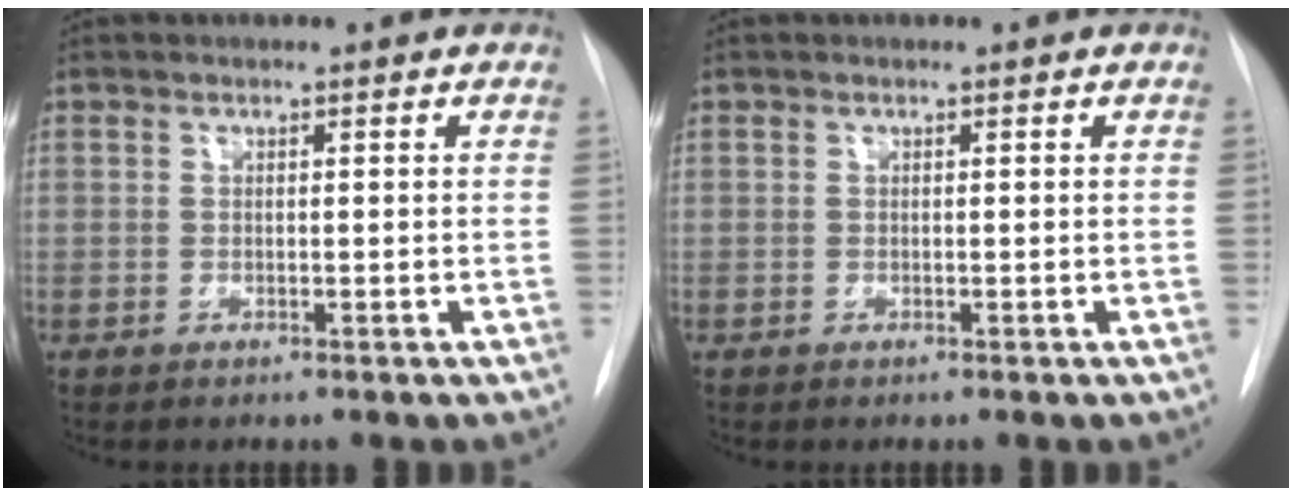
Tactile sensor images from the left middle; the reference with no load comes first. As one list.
[{"total": 0.0}]